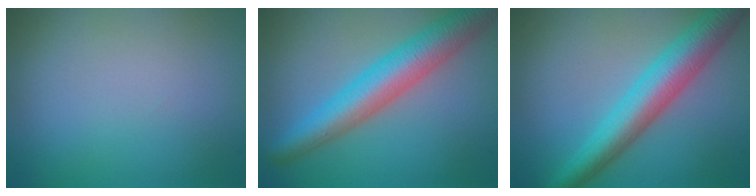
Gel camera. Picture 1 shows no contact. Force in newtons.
{"total": 6.6, "press": 6.6, "slide": 0.1}
{"total": 6.6, "press": 6.6, "slide": 0.3}